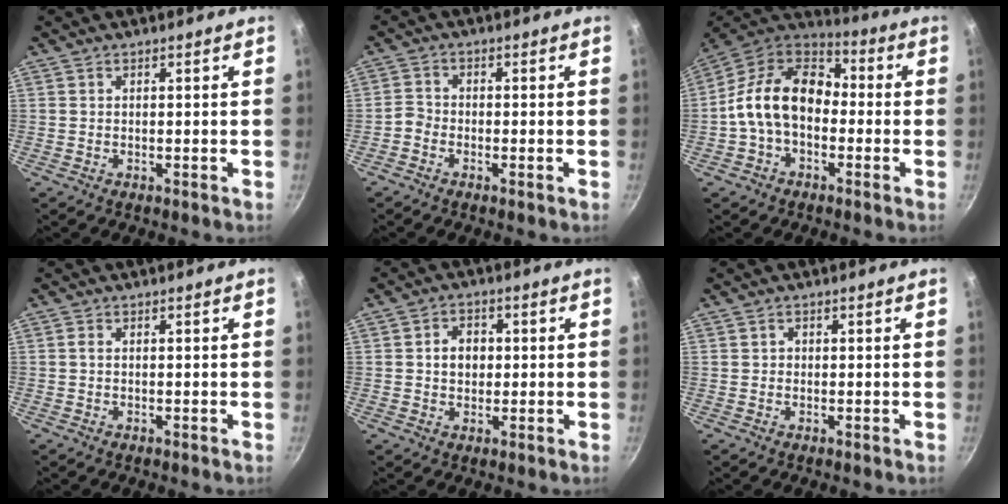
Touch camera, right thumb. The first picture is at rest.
{"total": 2.2, "force": [-1.5, 1.2, 1.1], "torque": [-0.031, 0.016, -0.038]}
{"total": 15.8, "force": [-1.5, 11.1, 11.2], "torque": [-0.167, 0.046, -0.049]}
{"total": 0.6, "force": [0.0, 0.3, 0.5], "torque": [-0.010, 0.003, -0.002]}
{"total": 4.8, "force": [0.3, 3.9, 2.7], "torque": [-0.018, 0.007, 0.002]}
{"total": 0.8, "force": [0.1, 0.7, 0.3], "torque": [-0.001, 0.002, 0.001]}